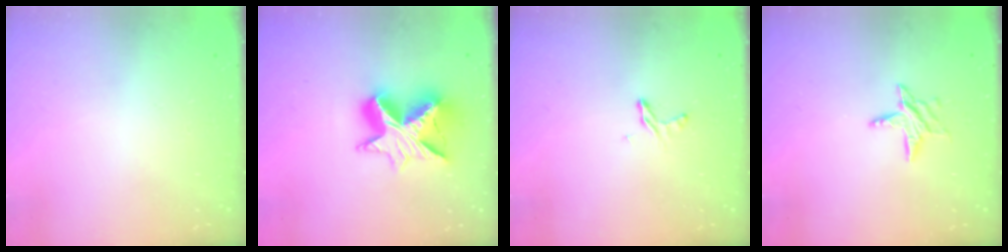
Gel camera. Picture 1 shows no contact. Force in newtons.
{"total": 13.2, "press": 13.1, "slide": 0.9}
{"total": 4.4, "press": 4.4, "slide": 0.4}
{"total": 6.1, "press": 6.0, "slide": 0.6}